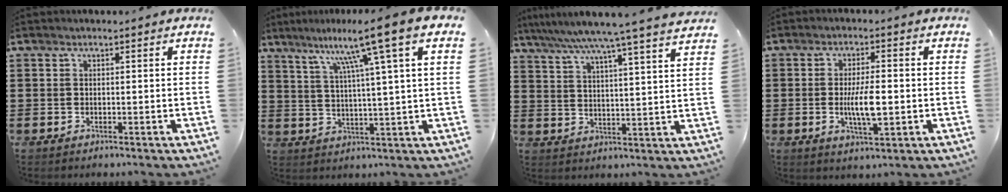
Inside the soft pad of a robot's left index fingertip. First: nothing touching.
{"total": 10.4, "force": [6.2, -1.4, 8.3], "torque": [-0.162, -0.024, 0.087]}
{"total": 7.1, "force": [6.2, -1.5, 3.2], "torque": [-0.083, -0.043, 0.100]}
{"total": 6.6, "force": [-0.7, 2.0, 6.3], "torque": [-0.115, -0.004, -0.019]}